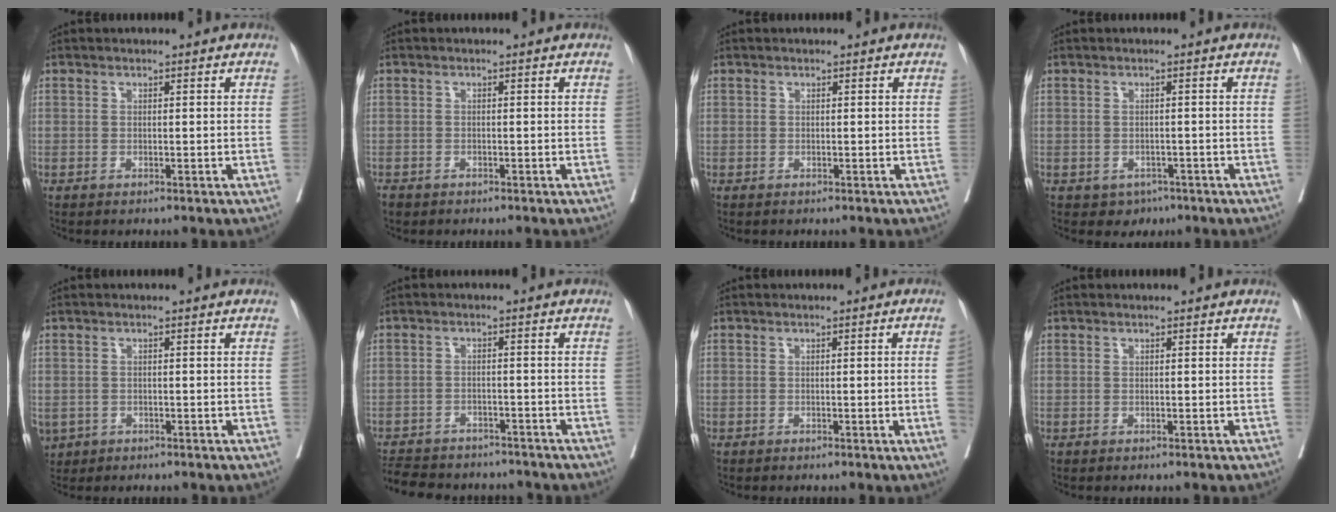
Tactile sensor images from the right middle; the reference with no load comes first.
{"total": 1.8, "force": [-1.5, 0.9, 0.6], "torque": [-0.019, -0.005, -0.023]}
{"total": 0.0}
{"total": 3.0, "force": [-1.7, 2.3, 0.7], "torque": [-0.009, 0.002, -0.021]}
{"total": 4.6, "force": [-2.3, 3.7, 1.6], "torque": [-0.045, -0.005, -0.034]}
{"total": 14.4, "force": [-12.9, 4.6, 4.6], "torque": [-0.116, -0.004, -0.174]}
{"total": 2.0, "force": [-0.5, -0.7, 1.8], "torque": [-0.025, -0.003, -0.008]}
{"total": 0.0}